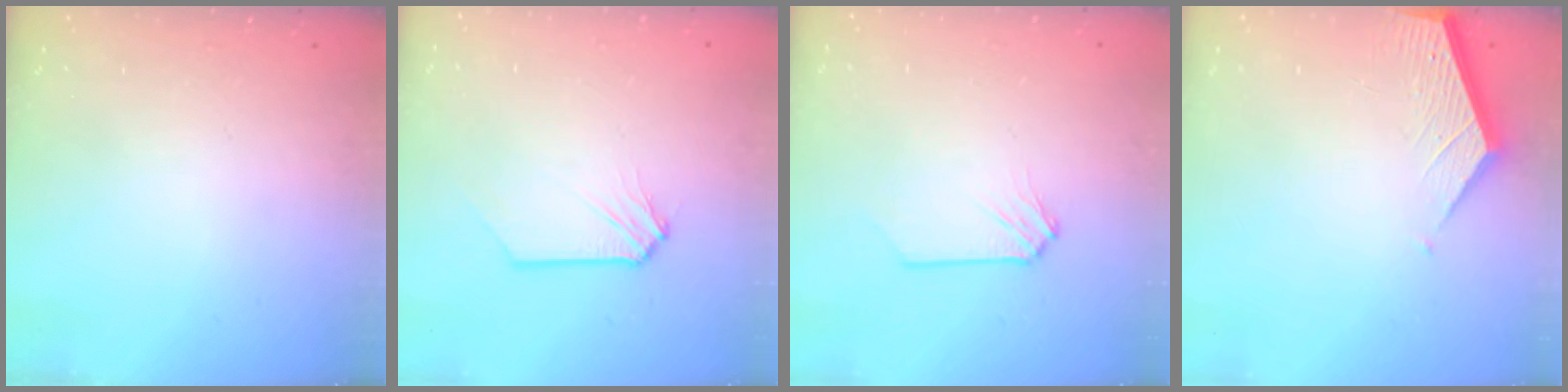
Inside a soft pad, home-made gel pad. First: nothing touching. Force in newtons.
{"total": 0.6, "press": 0.6, "slide": 0.0}
{"total": 0.0}
{"total": 3.6, "press": 3.6, "slide": 0.4}